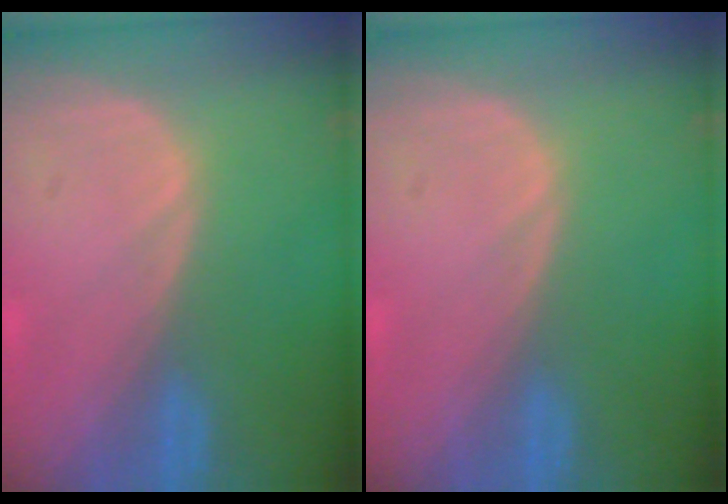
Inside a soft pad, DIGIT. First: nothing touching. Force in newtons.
{"total": 0.0}